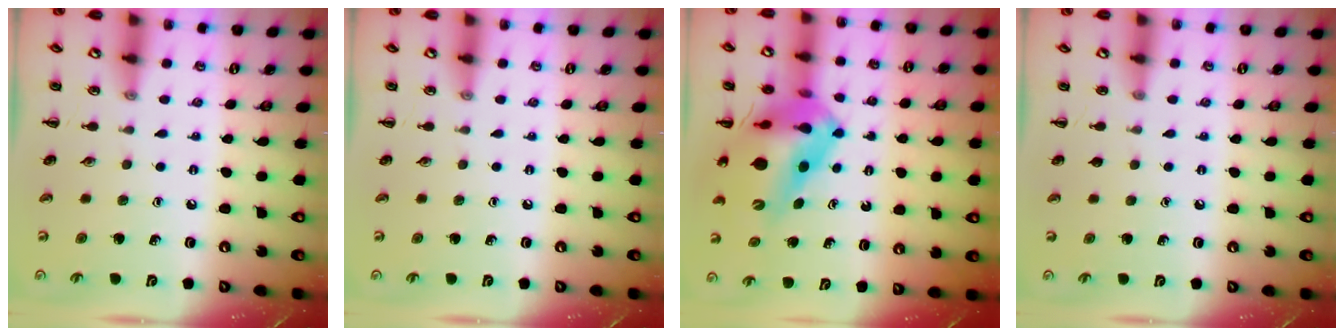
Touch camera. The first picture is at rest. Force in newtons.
{"total": 0.0}
{"total": 15.5, "press": 14.8, "slide": 4.6}
{"total": 0.6, "press": 0.6, "slide": 0.1}